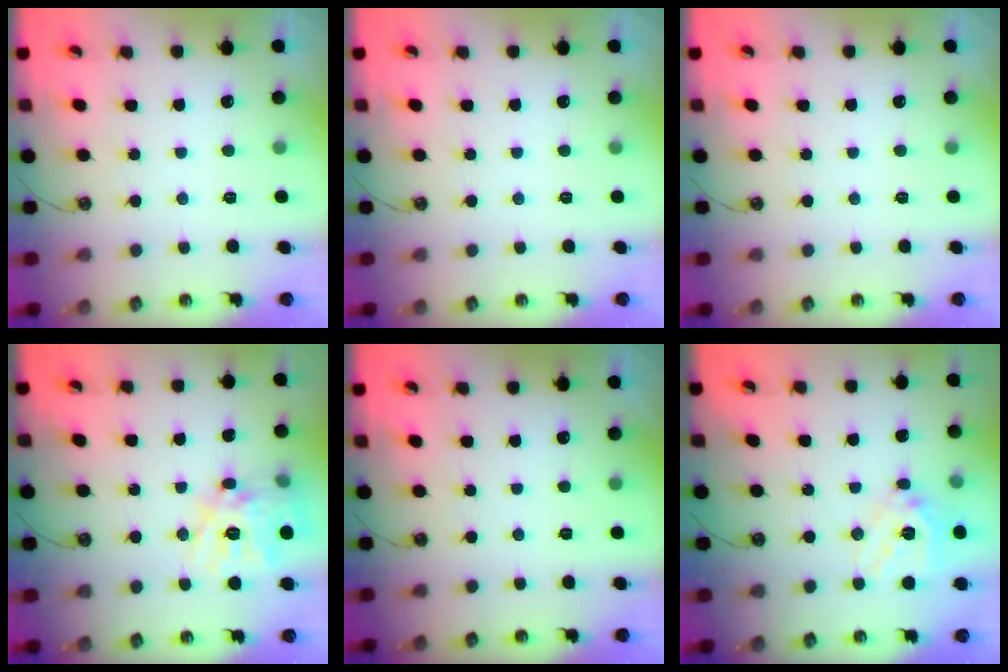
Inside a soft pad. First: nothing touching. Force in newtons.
{"total": 0.0}
{"total": 0.0}
{"total": 16.2, "press": 16.2, "slide": 1.3}
{"total": 0.0}
{"total": 14.5, "press": 14.3, "slide": 2.3}